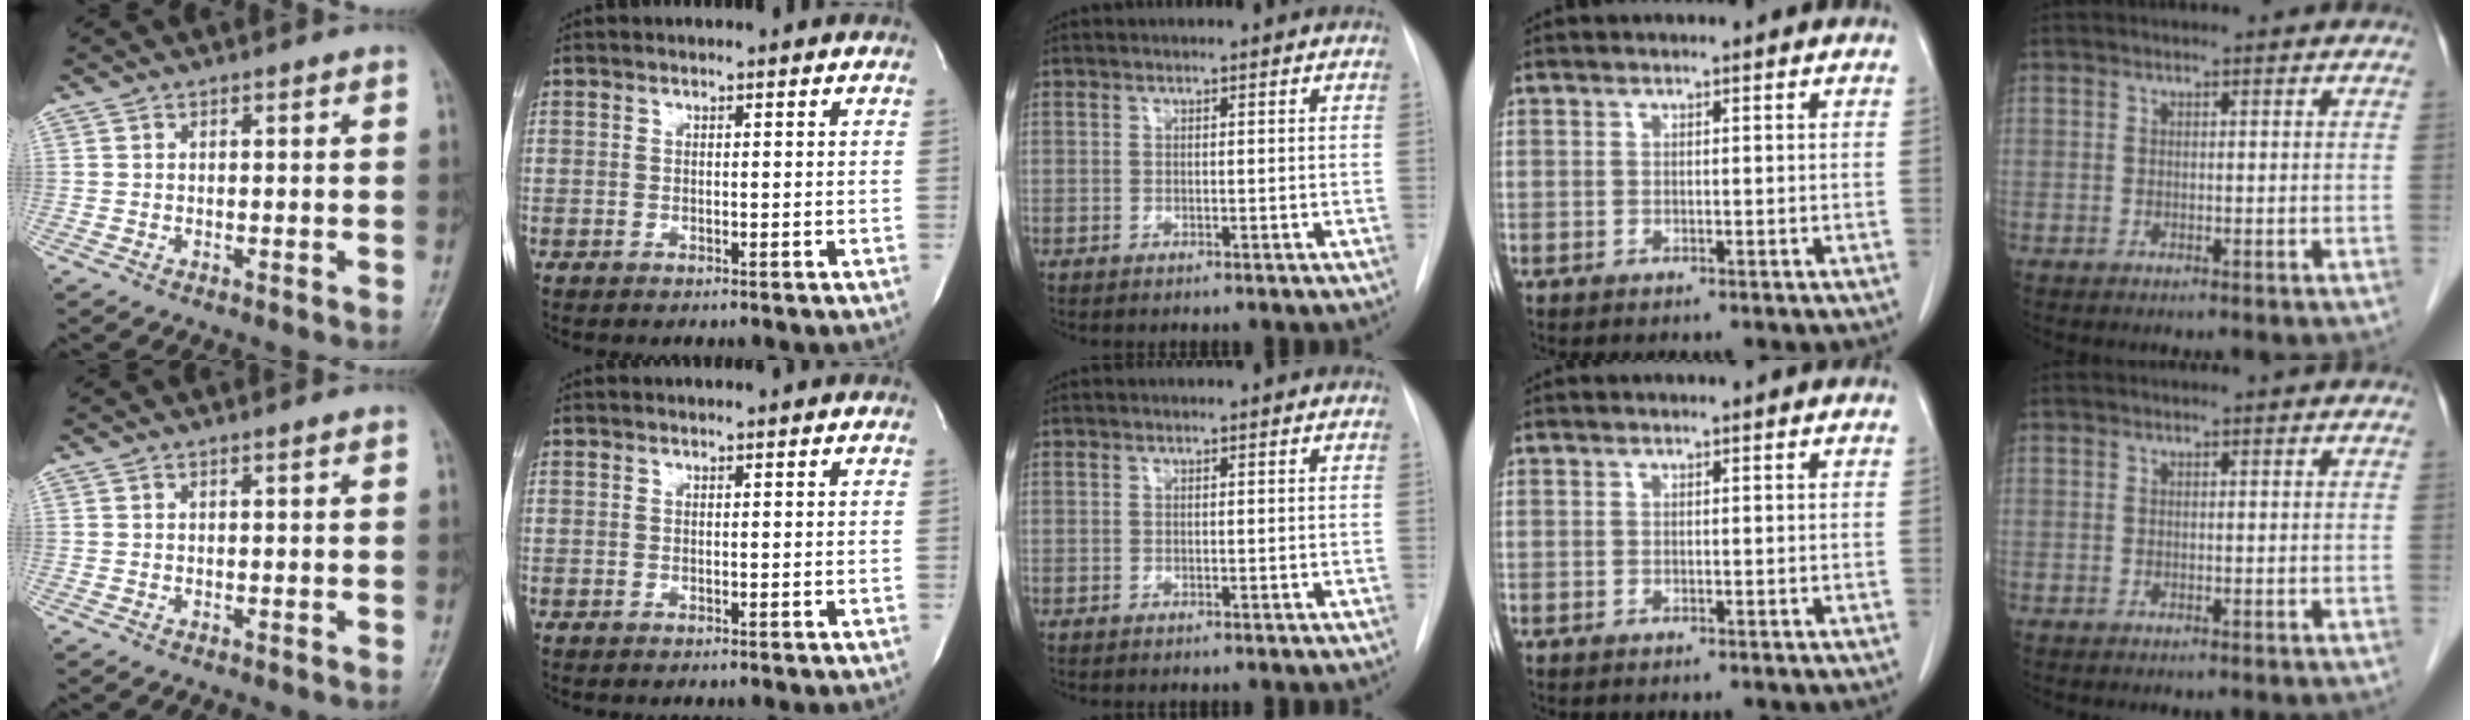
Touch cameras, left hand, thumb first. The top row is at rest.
{}